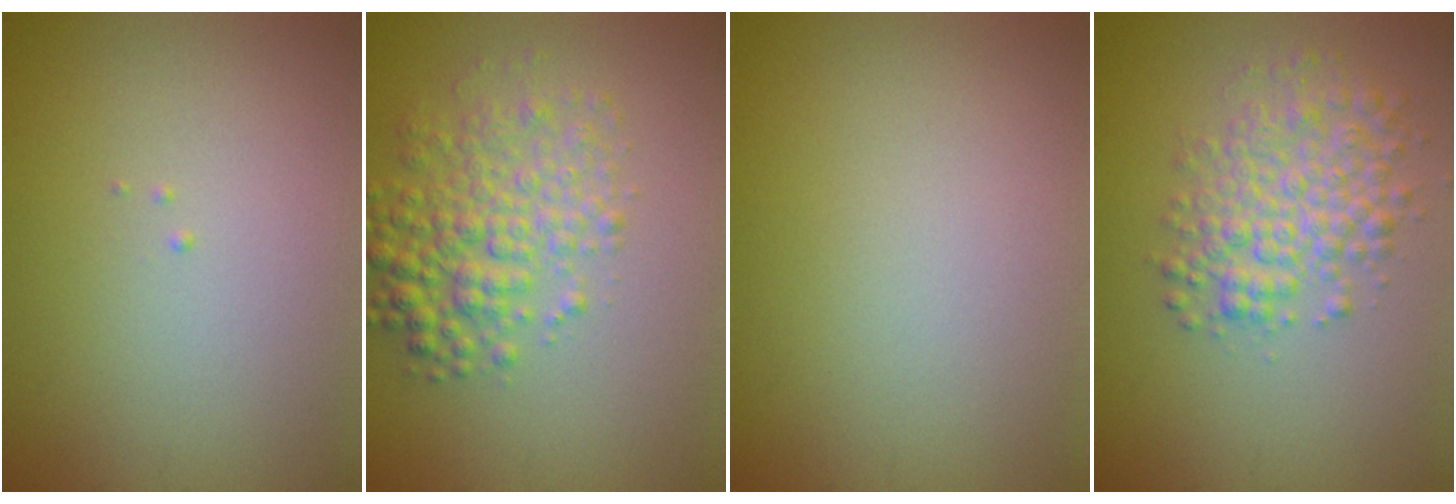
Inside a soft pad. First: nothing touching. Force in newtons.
{"total": 4.5, "press": 4.5, "slide": 0.1}
{"total": 0.0}
{"total": 4.3, "press": 4.3, "slide": 0.1}